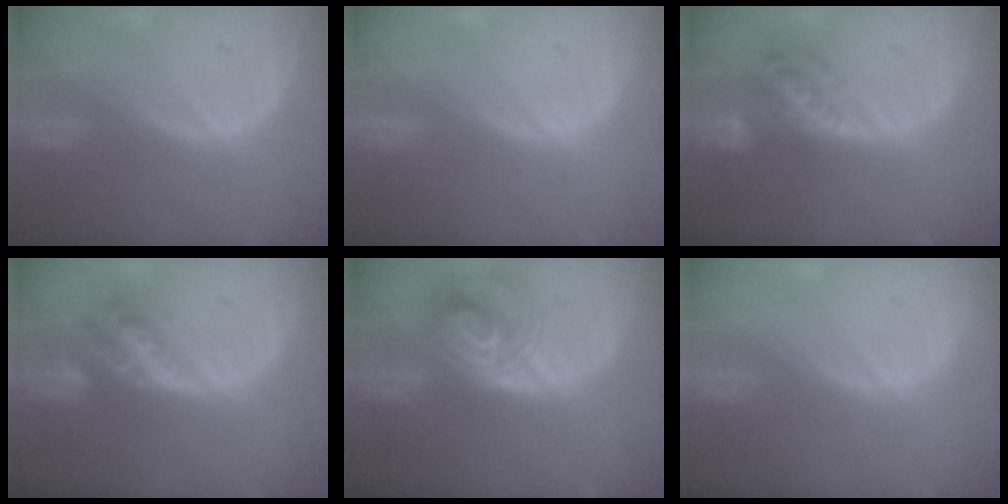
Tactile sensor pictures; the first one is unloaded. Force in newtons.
{"total": 0.0}
{"total": 6.2, "press": 6.0, "slide": 1.5}
{"total": 6.1, "press": 5.3, "slide": 2.9}
{"total": 7.1, "press": 6.9, "slide": 1.8}
{"total": 0.0}